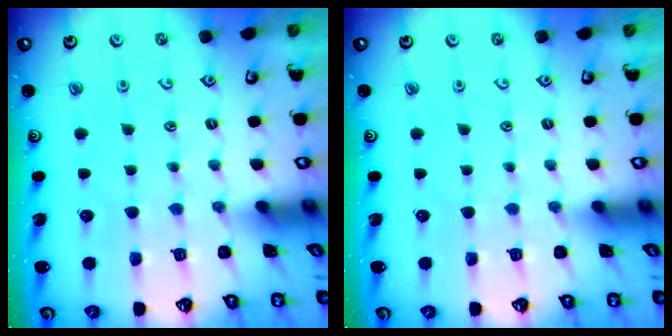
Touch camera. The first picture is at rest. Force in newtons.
{"total": 0.0}